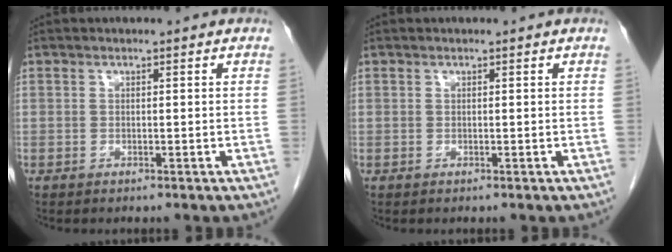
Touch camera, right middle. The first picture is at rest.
{"total": 0.0}